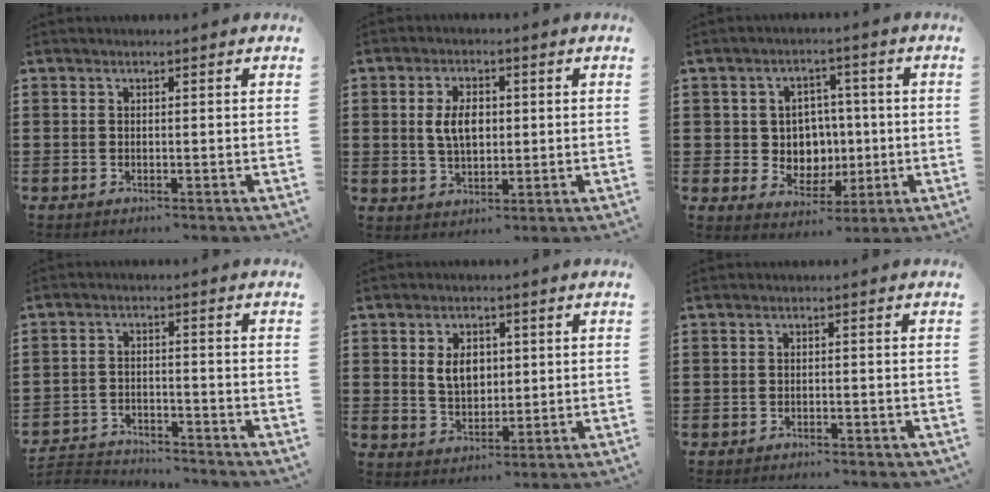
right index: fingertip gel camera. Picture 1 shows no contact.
{"total": 5.4, "force": [0.6, 3.1, 4.4], "torque": [-0.090, 0.006, 0.004]}
{"total": 5.8, "force": [0.4, 5.4, 1.9], "torque": [-0.036, 0.004, 0.006]}
{"total": 3.3, "force": [-3.3, 0.5, 0.0], "torque": [-0.014, 0.001, -0.074]}
{"total": 5.0, "force": [1.1, 3.5, 3.4], "torque": [-0.070, 0.009, 0.016]}
{"total": 0.8, "force": [-0.7, 0.2, 0.2], "torque": [-0.006, -0.001, -0.015]}